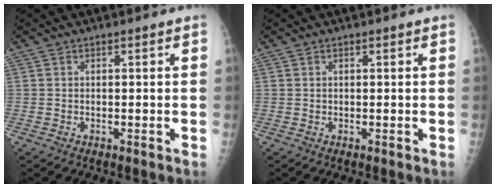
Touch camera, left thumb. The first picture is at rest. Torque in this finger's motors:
{"motor_torque": [0.08, -0.13, 0.15, 0.08, 0.00]}